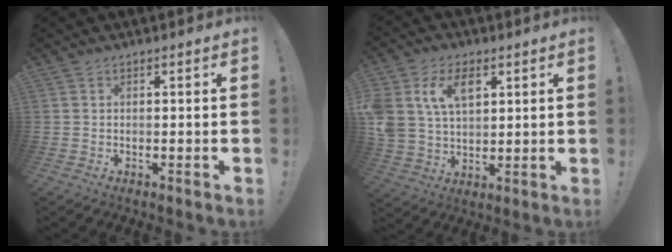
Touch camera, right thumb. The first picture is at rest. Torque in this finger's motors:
{"motor_torque": [1.03, 1.04, 0.64, -0.24, 0.44]}